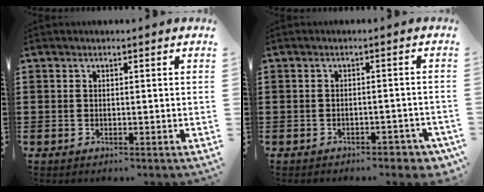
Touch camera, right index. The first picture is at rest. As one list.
[{"total": 2.0, "force": [-1.8, 0.4, 0.7], "torque": [-0.016, 0.000, -0.037]}]